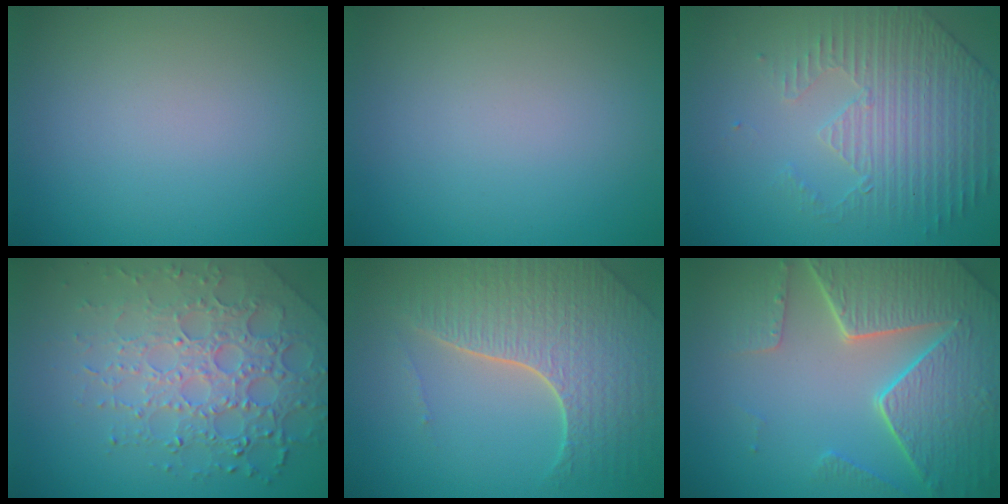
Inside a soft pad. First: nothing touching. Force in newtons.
{"total": 0.0}
{"total": 4.5, "press": 3.4, "slide": 3.0}
{"total": 7.0, "press": 5.1, "slide": 4.7}
{"total": 7.4, "press": 5.3, "slide": 5.2}
{"total": 8.4, "press": 6.1, "slide": 5.8}